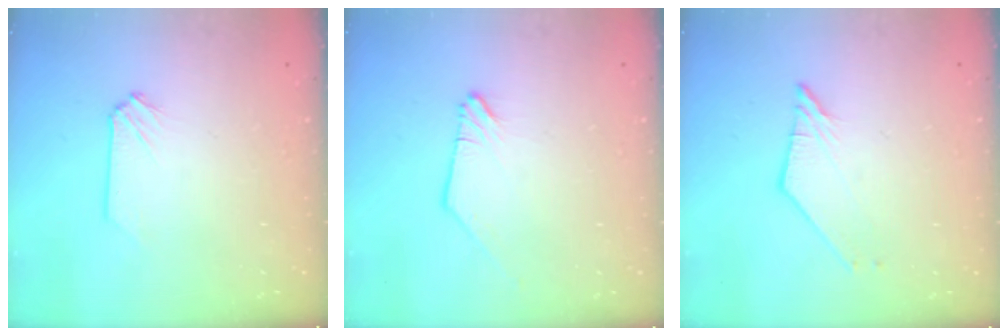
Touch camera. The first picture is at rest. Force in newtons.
{"total": 0.0}
{"total": 2.7, "press": 2.7, "slide": 0.2}